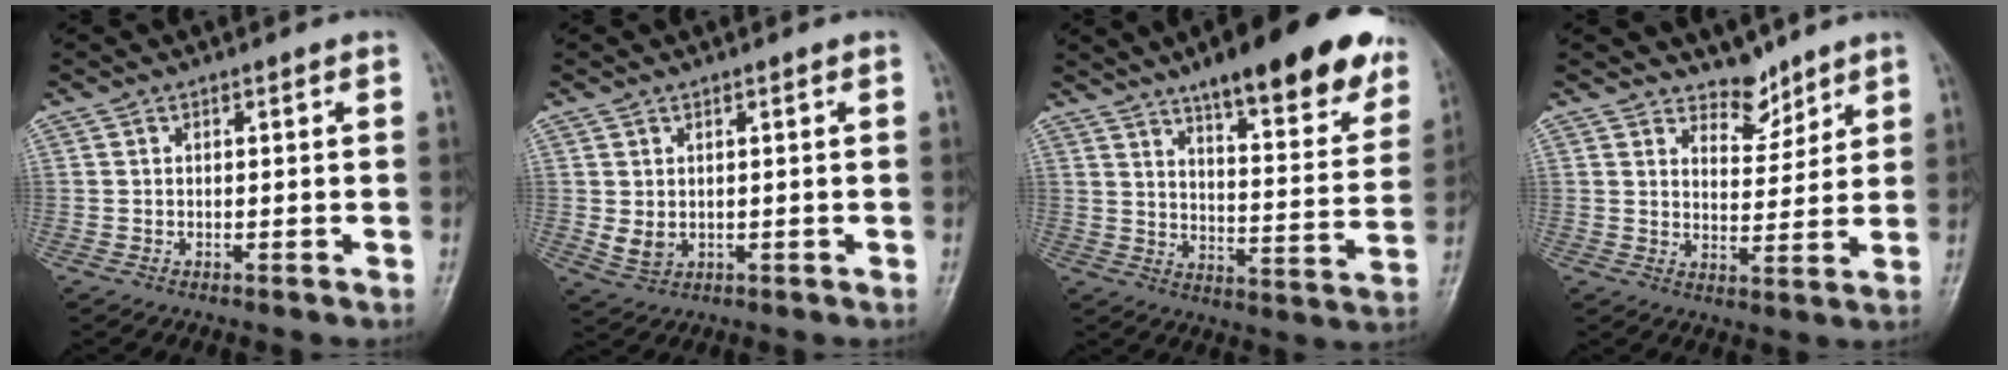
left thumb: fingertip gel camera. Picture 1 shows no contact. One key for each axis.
{"total": 3.1, "fx": 0.5, "fy": 2.0, "fz": 2.3, "tx": -0.034, "ty": -0.008, "tz": 0.019}
{"total": 23.1, "fx": 15.6, "fy": 6.2, "fz": 15.8, "tx": -0.174, "ty": -0.057, "tz": 0.212}
{"total": 5.4, "fx": 4.7, "fy": 2.5, "fz": 1.0, "tx": 0.012, "ty": -0.041, "tz": 0.081}